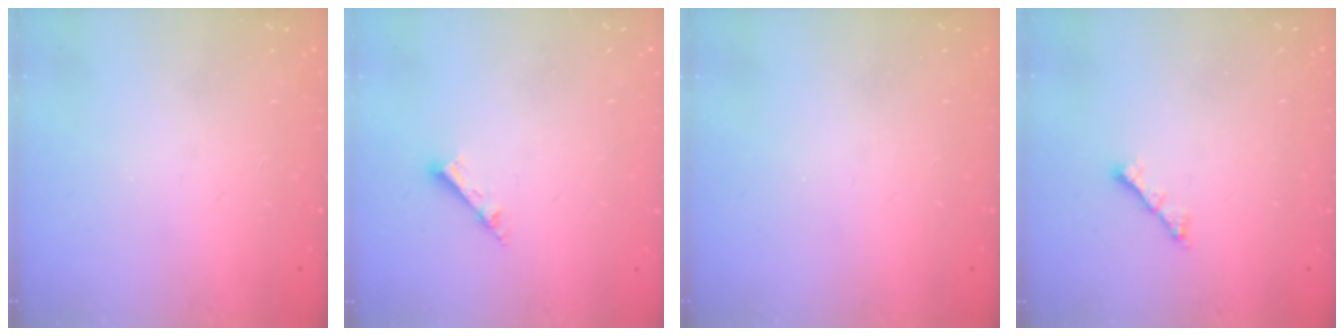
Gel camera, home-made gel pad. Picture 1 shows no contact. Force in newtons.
{"total": 2.6, "press": 2.5, "slide": 0.2}
{"total": 0.0}
{"total": 2.0, "press": 1.9, "slide": 0.5}